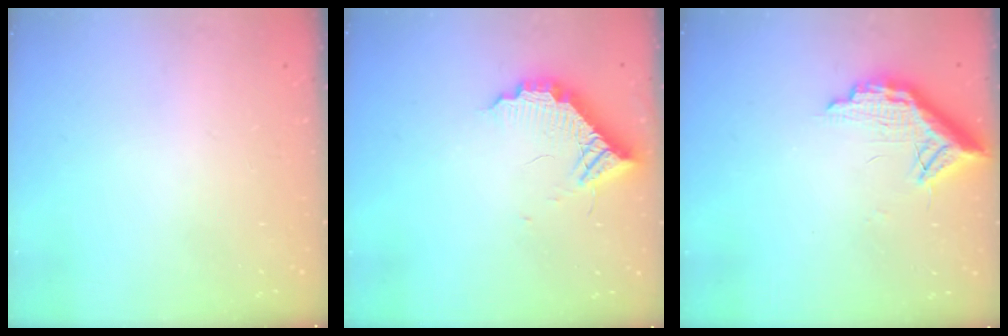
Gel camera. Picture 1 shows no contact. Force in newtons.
{"total": 11.5, "press": 11.4, "slide": 0.8}
{"total": 11.0, "press": 11.0, "slide": 0.7}